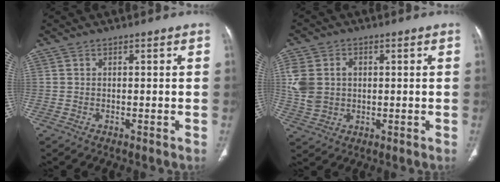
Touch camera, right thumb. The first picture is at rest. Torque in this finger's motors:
{"motor_torque": [0.96, 0.99, 1.06, 0.04, 0.07]}